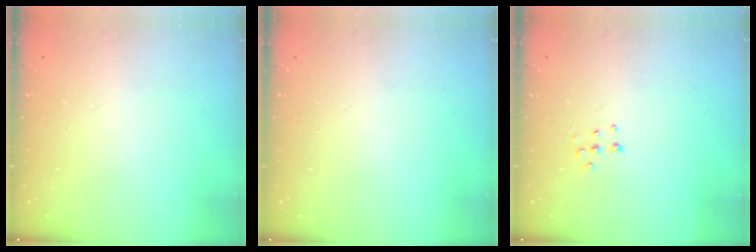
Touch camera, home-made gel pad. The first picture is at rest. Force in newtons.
{"total": 0.0}
{"total": 5.2, "press": 5.2, "slide": 0.7}